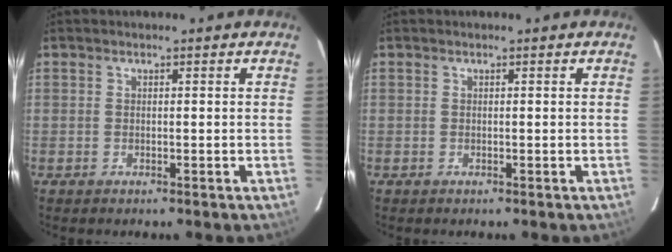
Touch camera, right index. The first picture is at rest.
{"total": 0.0}